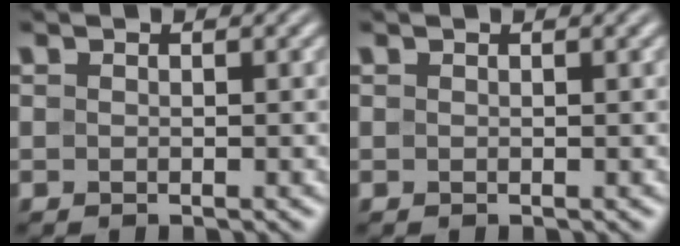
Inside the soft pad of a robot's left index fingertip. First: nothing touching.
{"total": 1.0, "force": [0.6, 0.3, 0.8], "torque": [-0.009, 0.008, 0.006]}